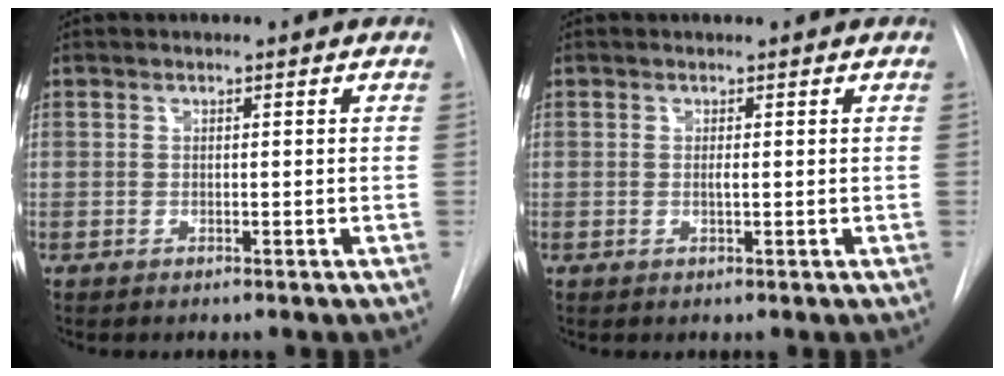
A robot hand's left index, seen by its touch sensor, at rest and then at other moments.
{"total": 0.8, "force": [-0.6, 0.0, 0.5], "torque": [-0.013, -0.003, -0.008]}